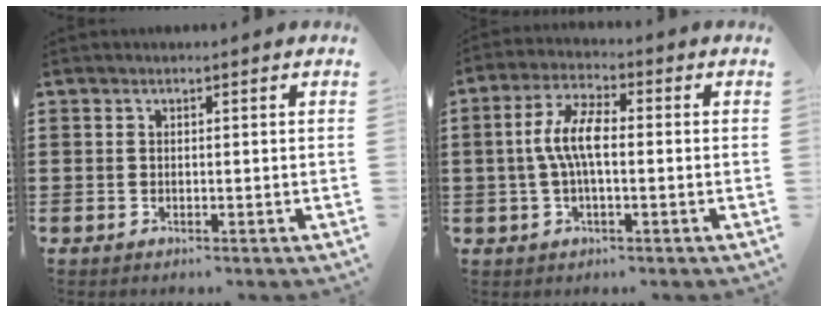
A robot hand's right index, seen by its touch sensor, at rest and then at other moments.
{"total": 6.7, "force": [-0.3, 2.3, 6.3], "torque": [-0.134, 0.001, -0.011]}